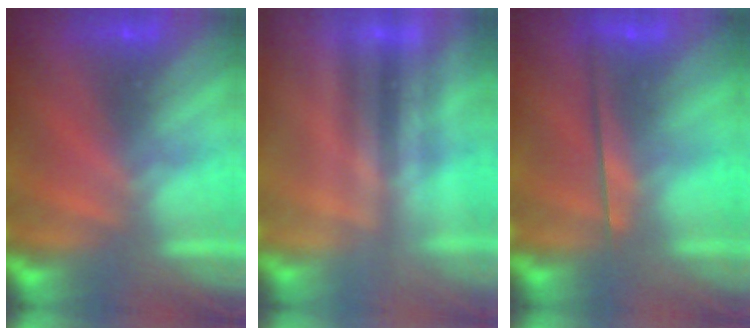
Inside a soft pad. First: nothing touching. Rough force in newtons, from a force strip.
{"total": 2.1}
{"total": 2.3}